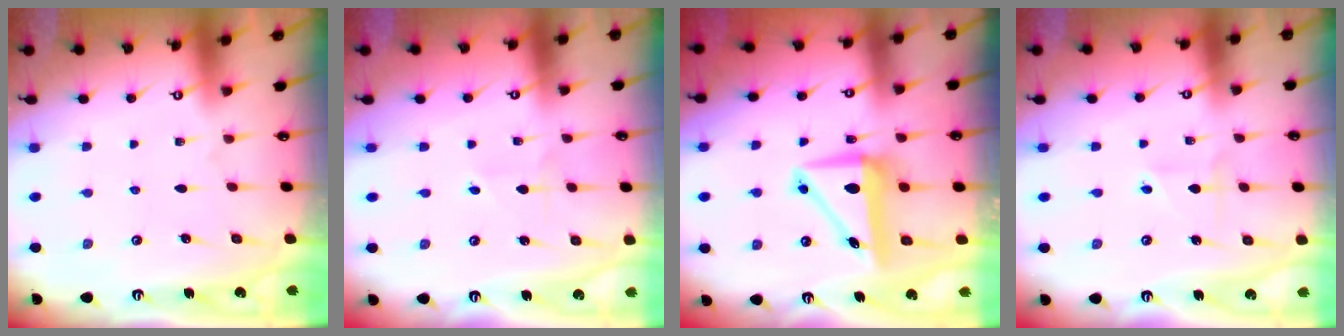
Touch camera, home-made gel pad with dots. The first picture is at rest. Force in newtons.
{"total": 1.6, "press": 1.6, "slide": 0.1}
{"total": 8.4, "press": 8.3, "slide": 1.4}
{"total": 2.0, "press": 2.0, "slide": 0.5}